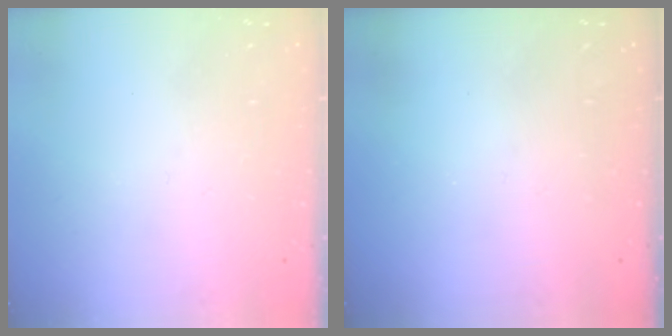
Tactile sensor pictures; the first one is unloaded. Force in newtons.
{"total": 0.0}